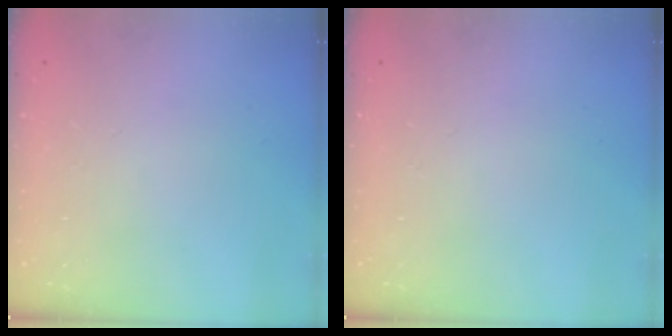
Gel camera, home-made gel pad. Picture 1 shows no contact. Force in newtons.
{"total": 0.0}